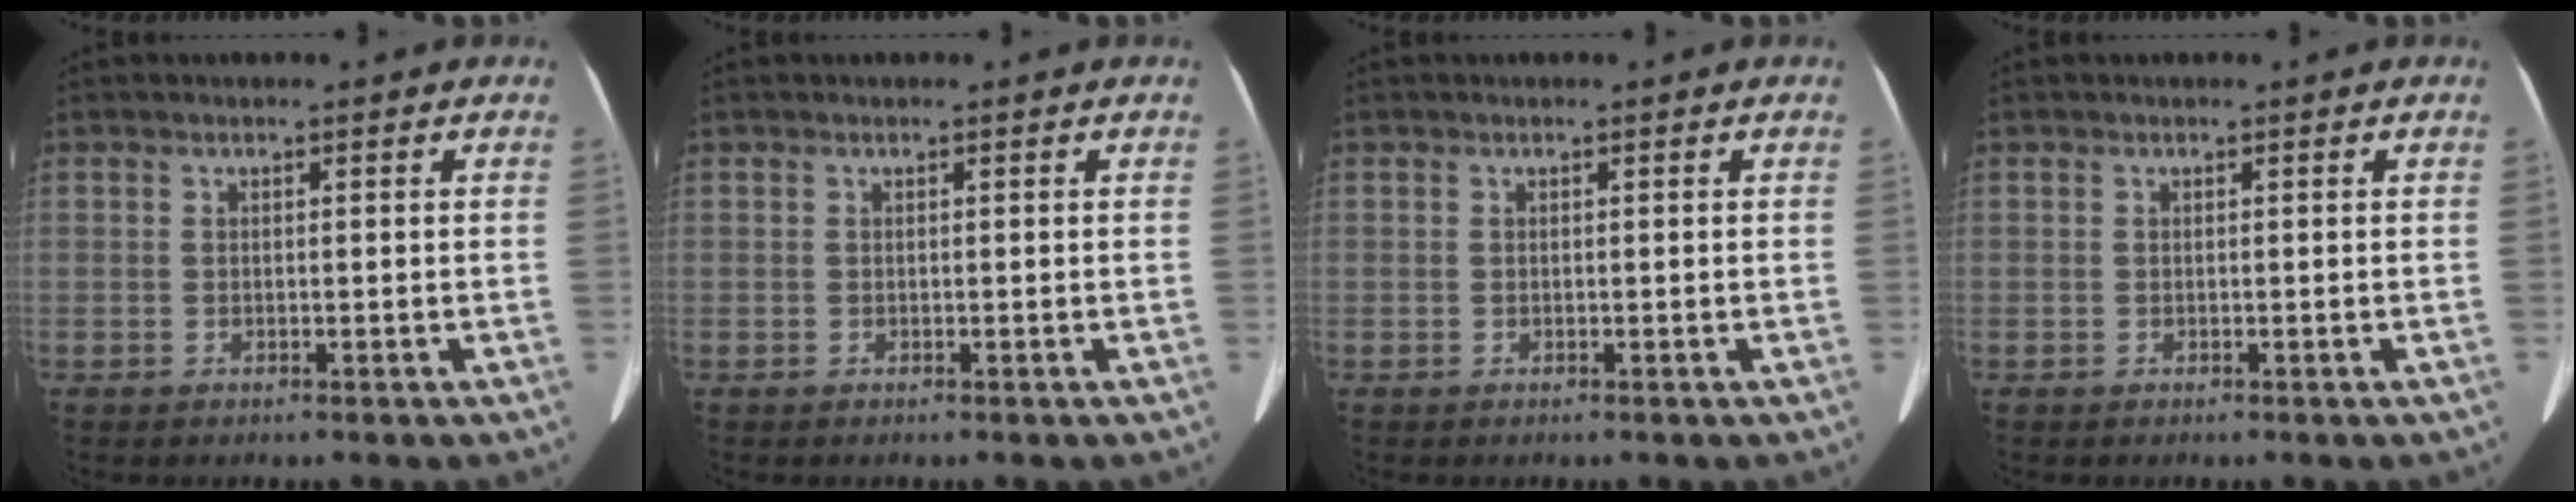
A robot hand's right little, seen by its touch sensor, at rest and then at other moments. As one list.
[{"total": 0.0}, {"total": 0.0}, {"total": 0.0}]